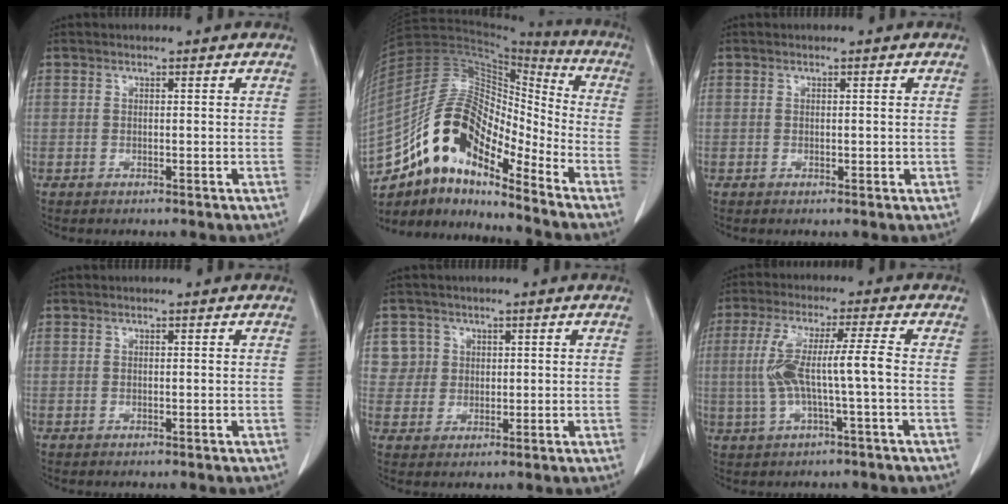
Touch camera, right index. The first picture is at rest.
{"total": 16.0, "force": [-11.0, 5.6, 10.2], "torque": [-0.189, 0.051, -0.196]}
{"total": 0.7, "force": [0.2, 0.5, 0.5], "torque": [-0.003, 0.000, 0.008]}
{"total": 0.0}
{"total": 4.3, "force": [1.6, 4.0, -0.4], "torque": [0.028, 0.008, 0.033]}
{"total": 8.2, "force": [-0.6, 0.0, 8.1], "torque": [-0.165, 0.019, -0.008]}